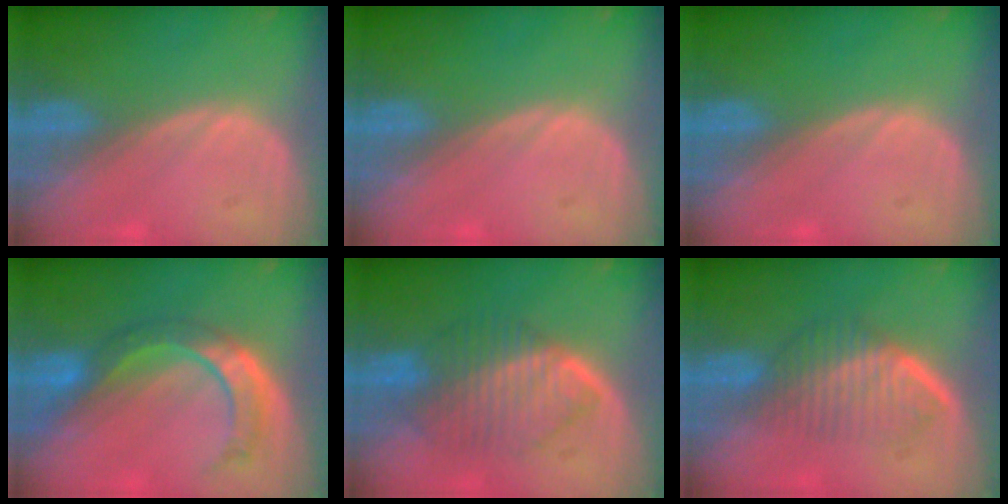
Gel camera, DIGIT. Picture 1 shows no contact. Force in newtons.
{"total": 0.0}
{"total": 0.0}
{"total": 7.2, "press": 6.9, "slide": 2.2}
{"total": 7.5, "press": 7.5, "slide": 0.4}
{"total": 6.9, "press": 6.0, "slide": 3.4}